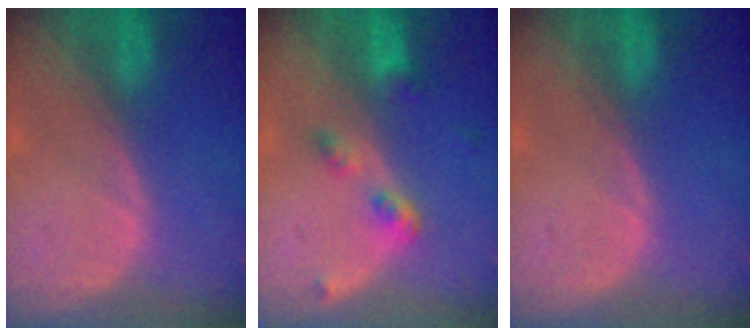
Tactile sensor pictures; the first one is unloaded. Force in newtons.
{"total": 4.2, "press": 3.8, "slide": 1.7}
{"total": 0.0}